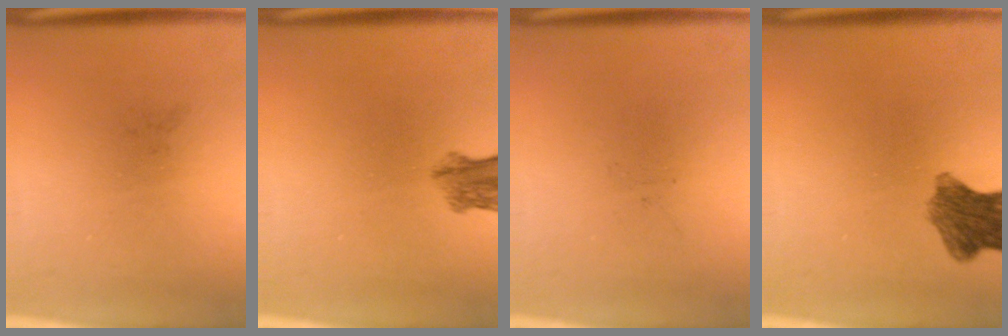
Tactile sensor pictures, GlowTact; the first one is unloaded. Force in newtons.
{"total": 3.8}
{"total": 0.0}
{"total": 7.2}